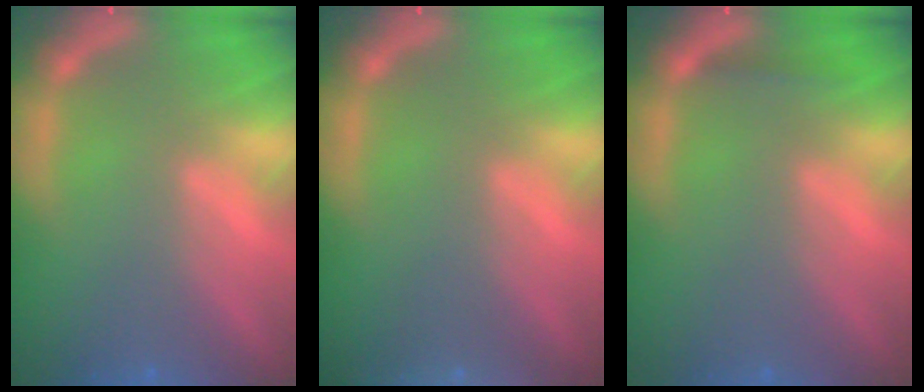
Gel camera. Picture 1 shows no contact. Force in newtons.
{"total": 3.0}
{"total": 0.9}